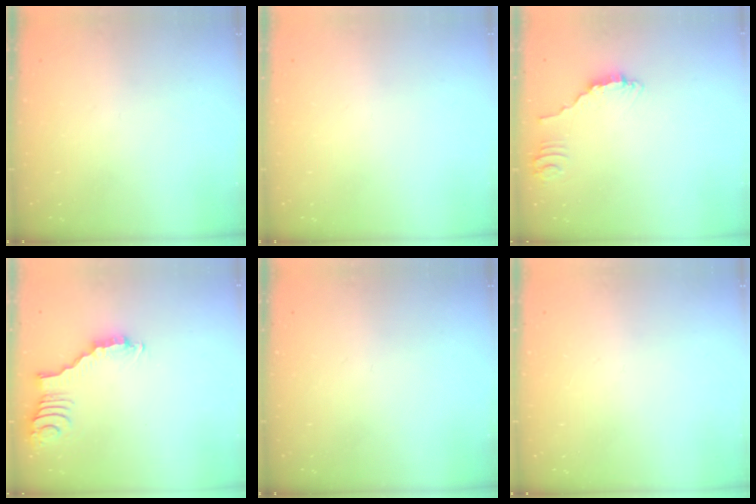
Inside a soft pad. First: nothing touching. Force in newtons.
{"total": 0.0}
{"total": 2.4, "press": 2.4, "slide": 0.1}
{"total": 2.6, "press": 2.6, "slide": 0.4}
{"total": 0.0}
{"total": 0.0}